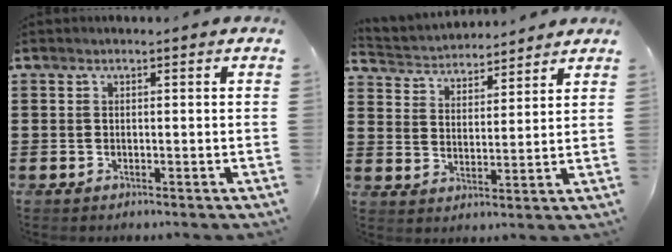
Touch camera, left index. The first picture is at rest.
{"total": 3.7, "force": [3.7, 0.6, -0.4], "torque": [-0.012, -0.023, 0.062]}